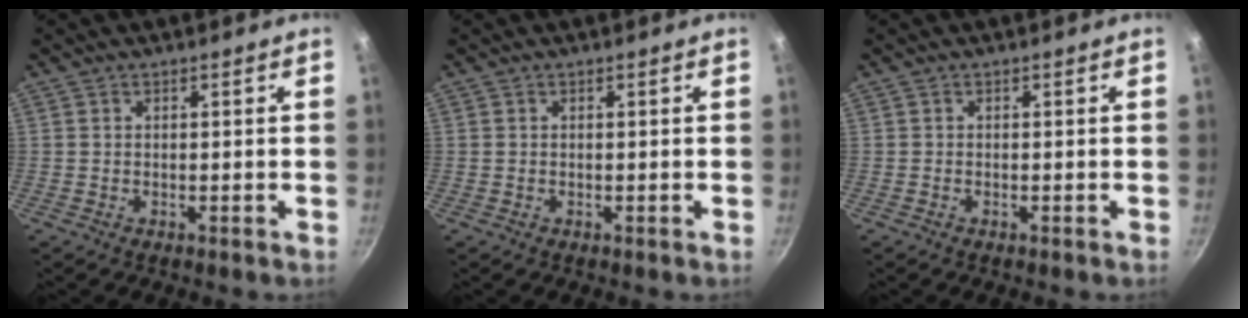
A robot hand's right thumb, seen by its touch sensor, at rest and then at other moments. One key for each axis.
{"total": 0.0}
{"total": 0.0}